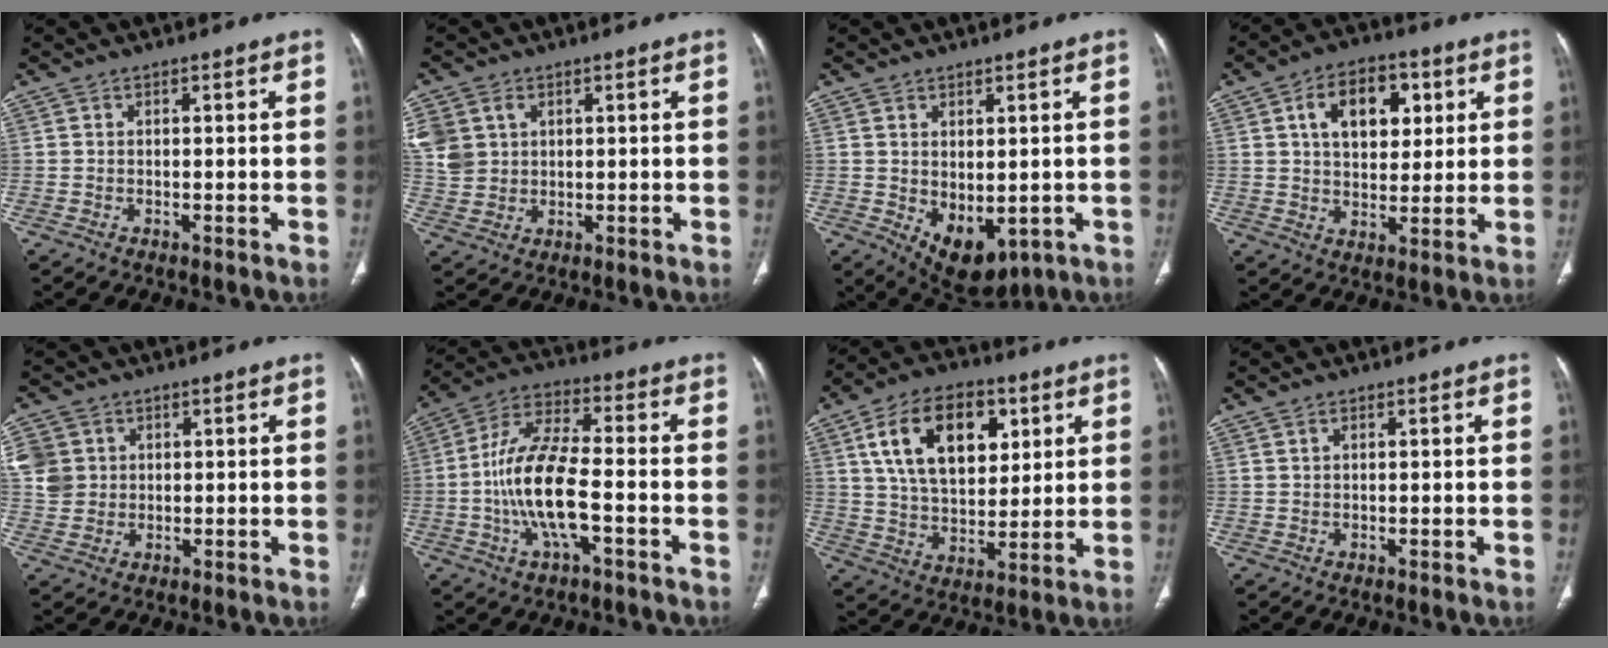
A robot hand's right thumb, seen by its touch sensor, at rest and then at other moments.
{"total": 8.2, "force": [2.6, 6.7, 3.9], "torque": [-0.078, 0.001, 0.061]}
{"total": 8.5, "force": [-1.5, 5.0, 6.7], "torque": [-0.081, -0.005, 0.006]}
{"total": 12.6, "force": [4.2, 8.2, 8.6], "torque": [-0.094, -0.003, 0.067]}
{"total": 6.7, "force": [1.6, 6.0, 2.5], "torque": [-0.033, 0.001, 0.037]}
{"total": 14.0, "force": [-3.2, 5.1, 12.6], "torque": [-0.256, 0.032, -0.063]}
{"total": 18.6, "force": [6.8, 11.4, 13.0], "torque": [-0.182, -0.017, 0.120]}
{"total": 0.8, "force": [0.5, 0.5, 0.5], "torque": [-0.008, -0.002, 0.009]}